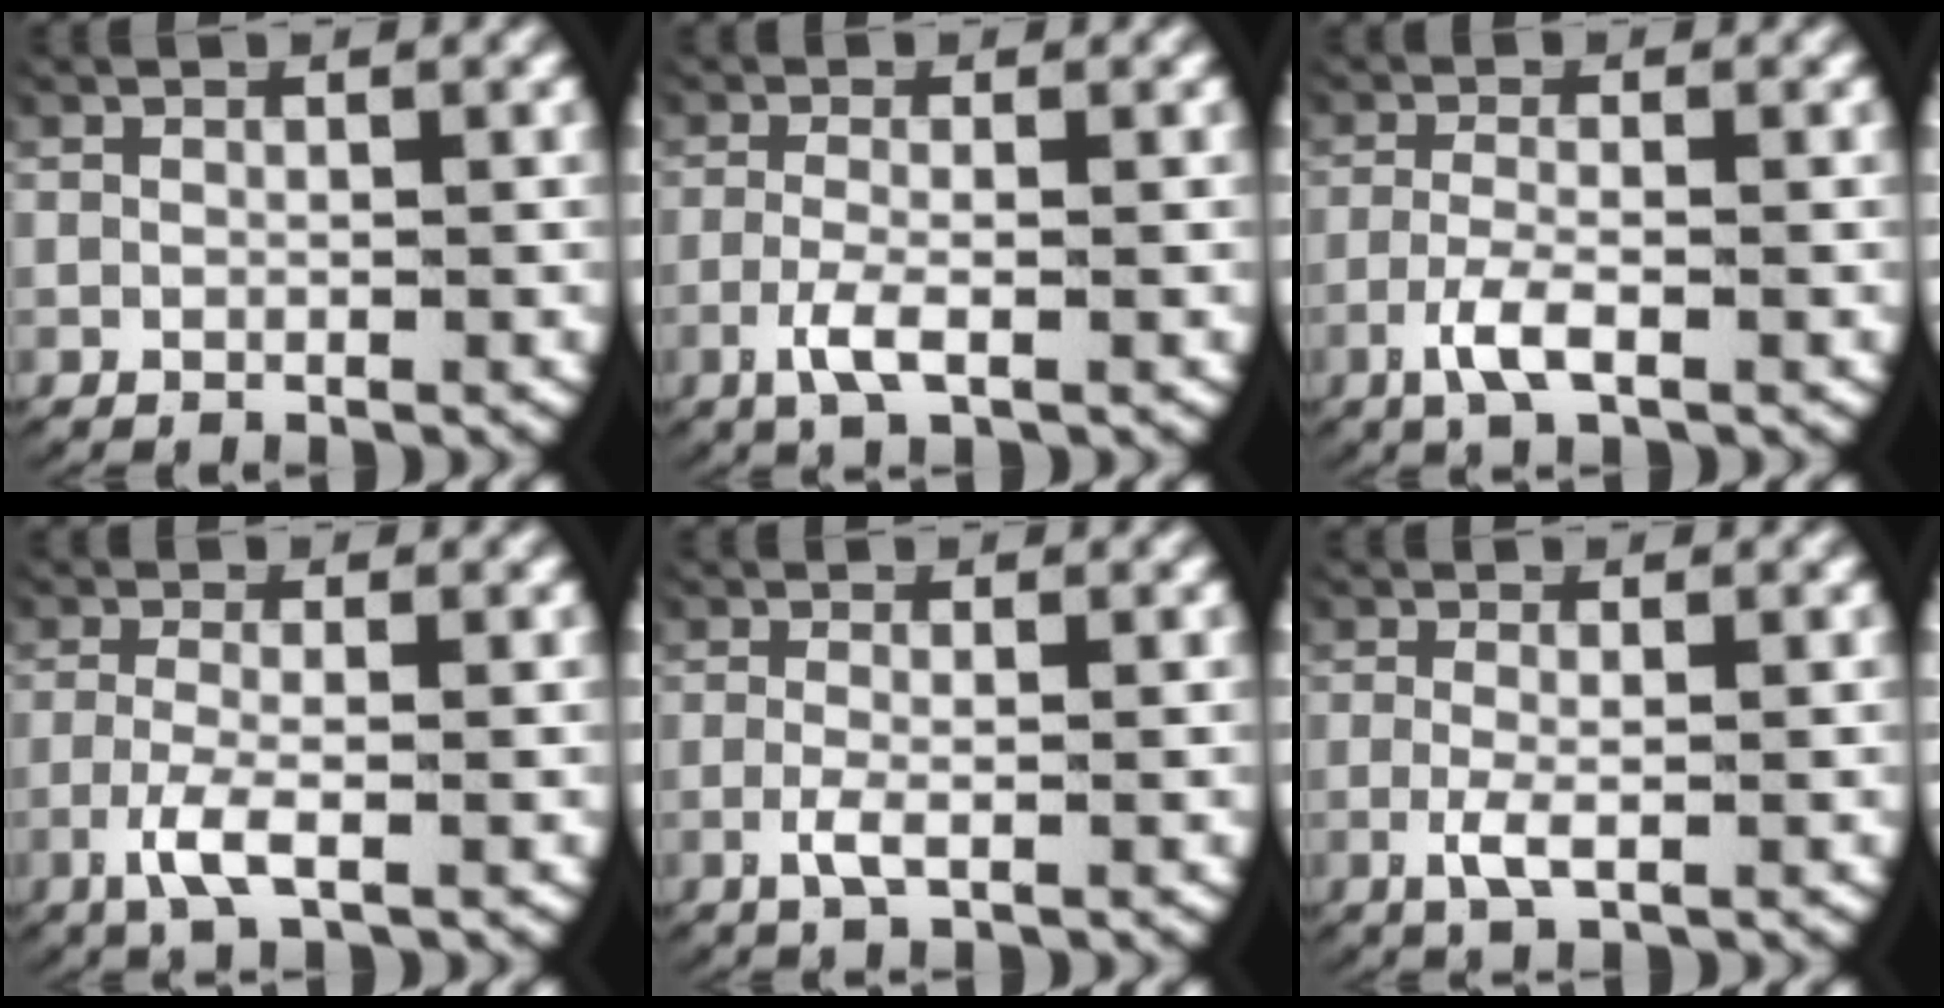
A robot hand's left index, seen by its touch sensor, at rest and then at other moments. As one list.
[{"total": 2.7, "force": [-1.1, 0.7, 2.3], "torque": [-0.063, -0.012, -0.017]}, {"total": 3.1, "force": [-1.5, 0.8, 2.6], "torque": [-0.066, -0.013, -0.024]}, {"total": 3.1, "force": [-1.2, 0.8, 2.8], "torque": [-0.074, -0.014, -0.017]}, {"total": 1.8, "force": [-0.6, 0.3, 1.7], "torque": [-0.045, -0.010, -0.009]}, {"total": 2.2, "force": [-0.6, 0.5, 2.0], "torque": [-0.053, -0.012, -0.007]}]